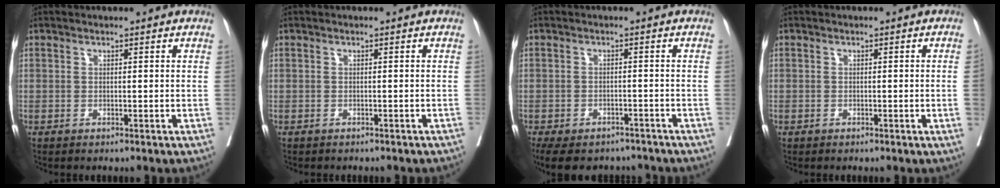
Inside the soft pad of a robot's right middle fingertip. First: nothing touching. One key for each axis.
{"total": 3.6, "fx": -3.1, "fy": 1.3, "fz": 1.3, "tx": -0.022, "ty": -0.003, "tz": -0.034}
{"total": 13.3, "fx": -10.6, "fy": 6.3, "fz": 4.9, "tx": -0.118, "ty": -0.003, "tz": -0.133}
{"total": 0.7, "fx": -0.2, "fy": -0.1, "fz": 0.6, "tx": -0.009, "ty": 0.004, "tz": -0.001}